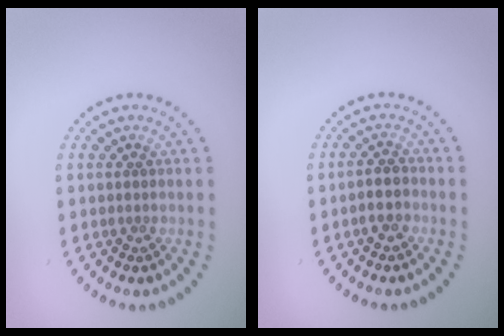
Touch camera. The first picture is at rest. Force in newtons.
{"total": 2.1, "press": 1.9, "slide": 0.9}